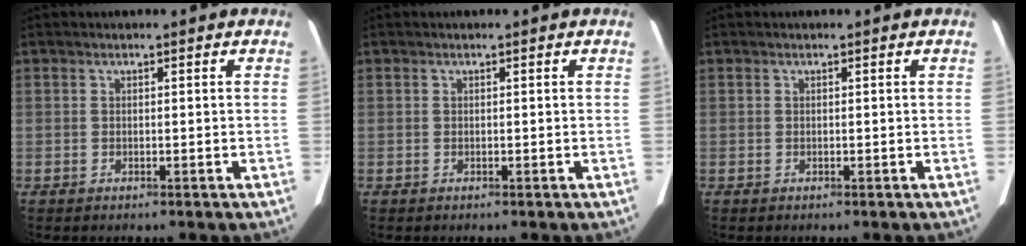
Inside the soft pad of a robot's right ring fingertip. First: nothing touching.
{"total": 0.0}
{"total": 0.0}